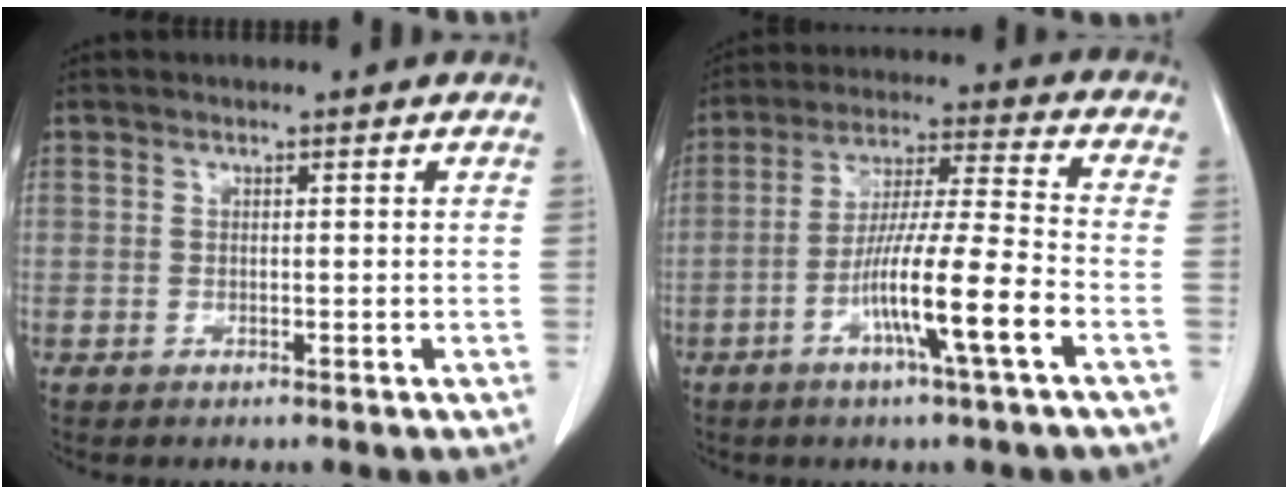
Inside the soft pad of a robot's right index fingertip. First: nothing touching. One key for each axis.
{"total": 12.2, "fx": -5.0, "fy": -0.5, "fz": 11.1, "tx": -0.207, "ty": -0.002, "tz": -0.092}